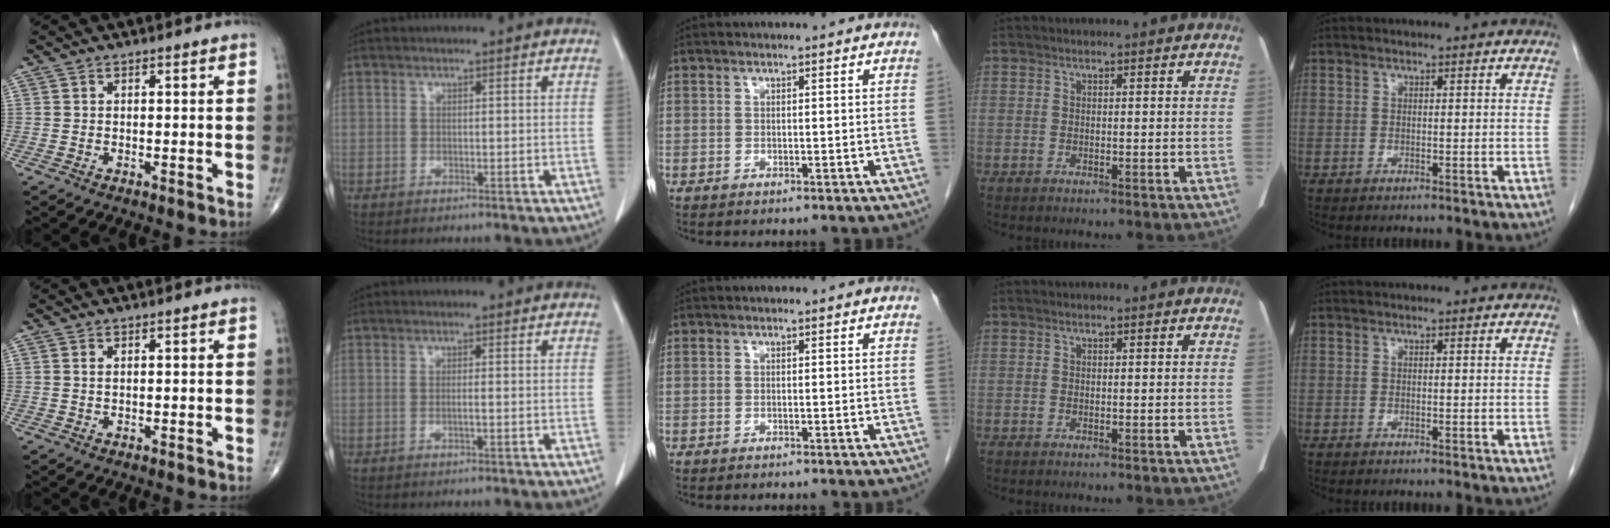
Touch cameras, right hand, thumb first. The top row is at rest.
{"thumb": {"total": 2.5, "force": [0.6, 1.6, 1.8], "torque": [-0.034, -0.001, 0.010]}, "index": {"total": 1.9, "force": [-0.5, -0.5, 1.8], "torque": [-0.036, -0.002, -0.011]}}